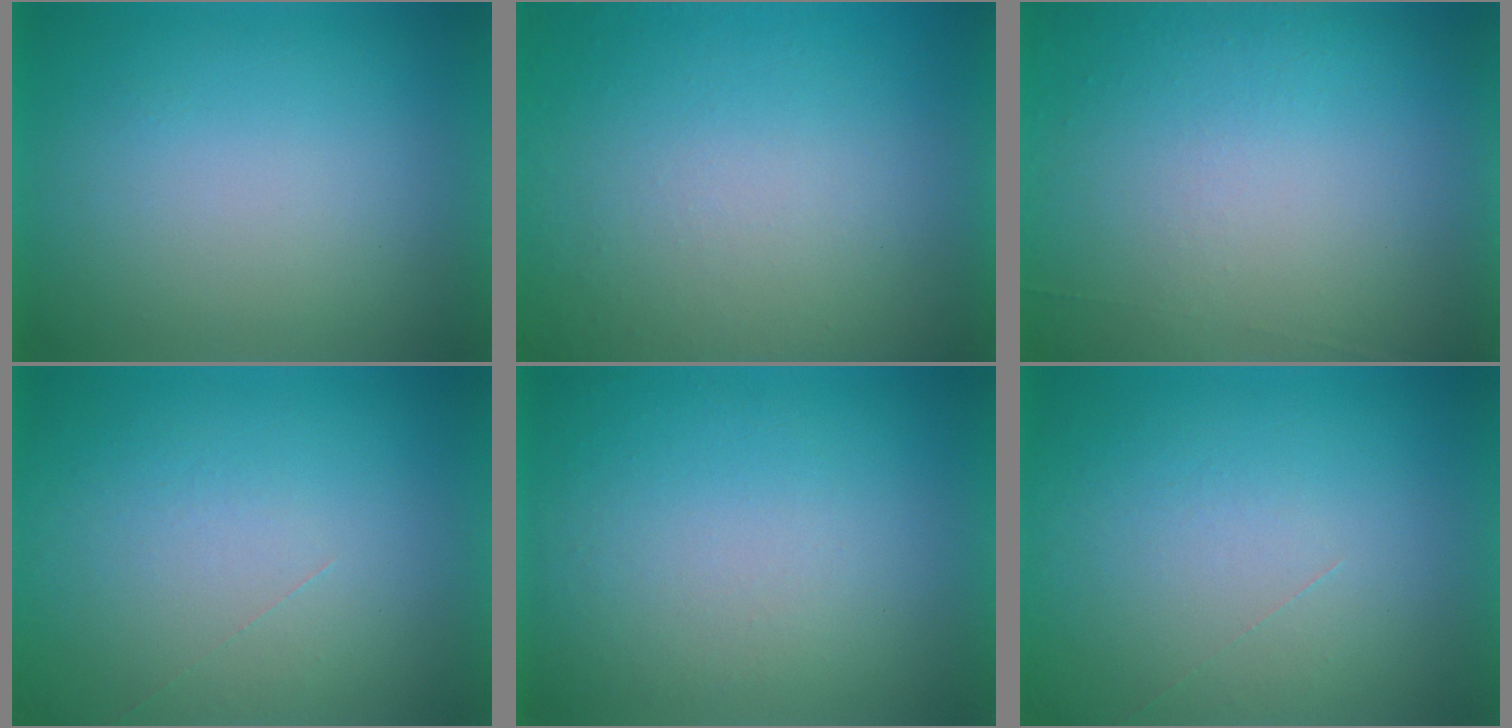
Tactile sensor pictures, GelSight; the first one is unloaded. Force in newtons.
{"total": 8.6}
{"total": 5.8}
{"total": 1.2}
{"total": 1.0}
{"total": 1.2}